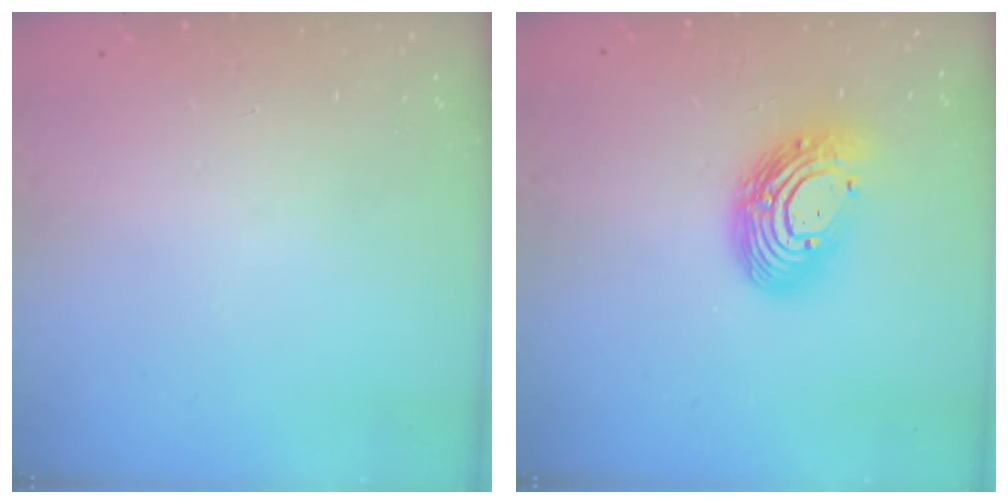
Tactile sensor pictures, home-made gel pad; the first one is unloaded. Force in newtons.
{"total": 14.0, "press": 14.0, "slide": 1.1}